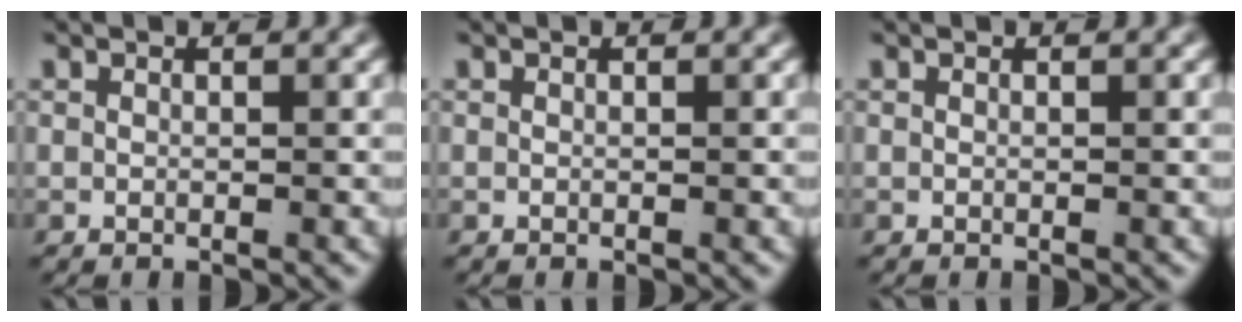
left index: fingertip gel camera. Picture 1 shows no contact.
{"total": 0.0}
{"total": 0.0}